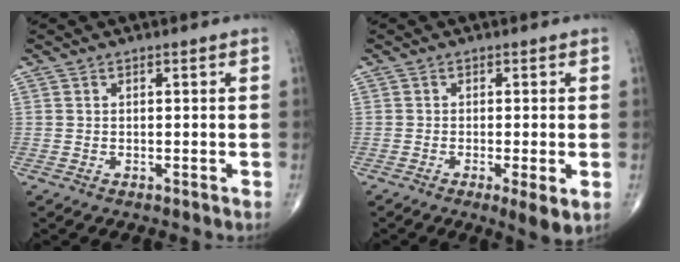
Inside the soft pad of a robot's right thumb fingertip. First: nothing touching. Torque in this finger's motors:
{"motor_torque": [-0.11, 0.13, -0.18, -0.25, 0.01]}